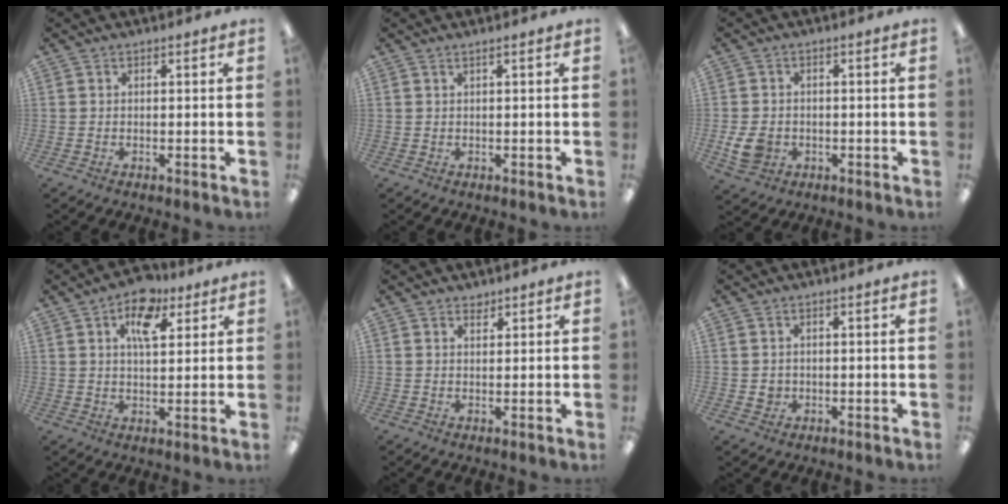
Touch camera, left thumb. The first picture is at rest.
{"total": 1.0, "force": [0.4, 0.0, 0.9], "torque": [-0.016, -0.001, 0.008]}
{"total": 5.9, "force": [-1.6, 4.8, 3.1], "torque": [-0.067, 0.001, -0.030]}
{"total": 10.1, "force": [5.3, 5.4, 6.8], "torque": [-0.088, -0.019, 0.088]}
{"total": 1.6, "force": [1.4, 0.8, -0.1], "torque": [0.008, -0.006, 0.025]}
{"total": 2.0, "force": [-0.1, 2.0, 0.4], "torque": [-0.001, 0.001, -0.005]}